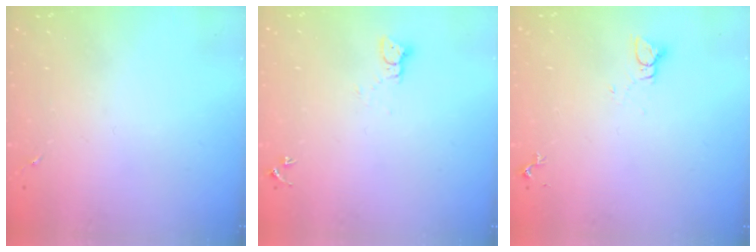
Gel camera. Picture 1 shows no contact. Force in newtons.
{"total": 3.3, "press": 3.3, "slide": 0.1}
{"total": 2.8, "press": 2.8, "slide": 0.1}